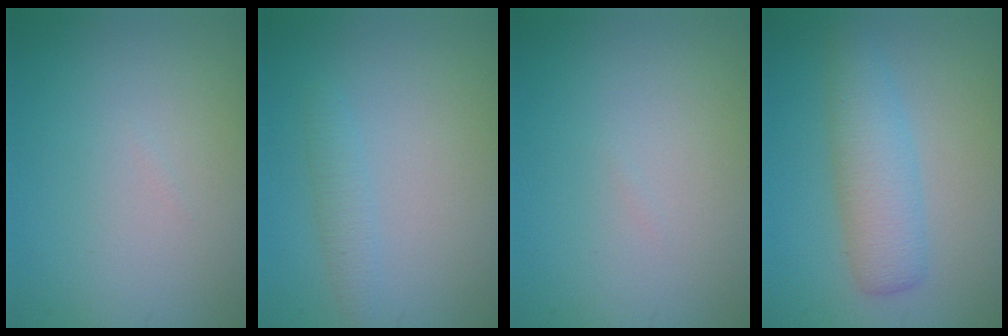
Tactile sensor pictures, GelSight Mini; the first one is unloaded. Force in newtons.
{"total": 1.4, "press": 1.4, "slide": 0.1}
{"total": 0.0}
{"total": 3.9, "press": 3.9, "slide": 0.1}